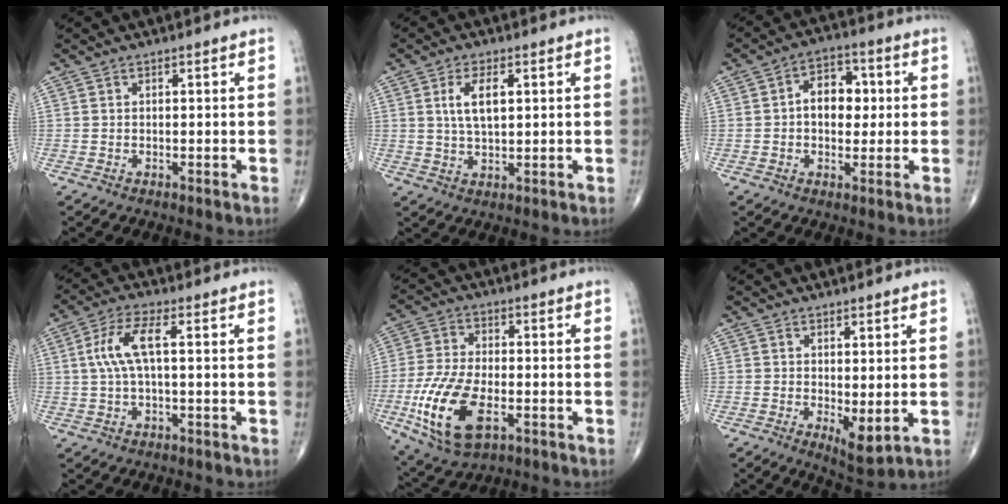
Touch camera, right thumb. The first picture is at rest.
{"total": 6.3, "force": [1.6, 2.8, 5.3], "torque": [-0.101, -0.004, 0.032]}
{"total": 8.4, "force": [0.6, 5.9, 6.1], "torque": [-0.061, 0.018, 0.002]}
{"total": 7.1, "force": [0.9, 2.2, 6.7], "torque": [-0.159, 0.020, 0.017]}
{"total": 15.4, "force": [-4.9, 7.7, 12.5], "torque": [-0.256, 0.003, -0.084]}
{"total": 4.8, "force": [-0.3, 1.8, 4.5], "torque": [-0.061, -0.016, 0.002]}